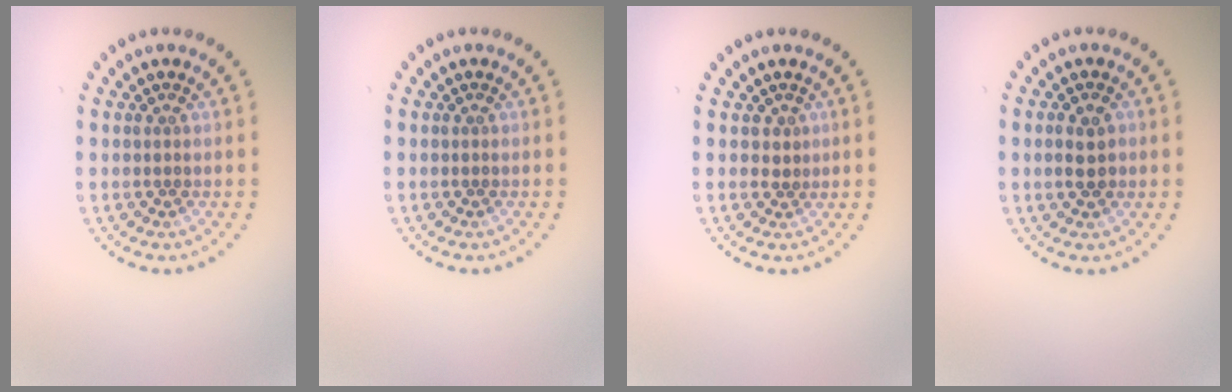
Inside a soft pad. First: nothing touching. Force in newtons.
{"total": 0.0}
{"total": 0.8, "press": 0.4, "slide": 0.7}
{"total": 2.3, "press": 2.3, "slide": 0.2}